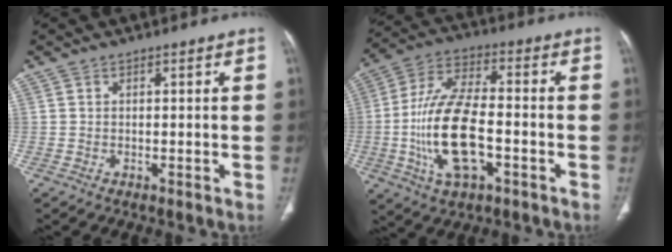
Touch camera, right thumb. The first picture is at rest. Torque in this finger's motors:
{"motor_torque": [4.02, 0.99, 2.14, -0.51, 0.74]}